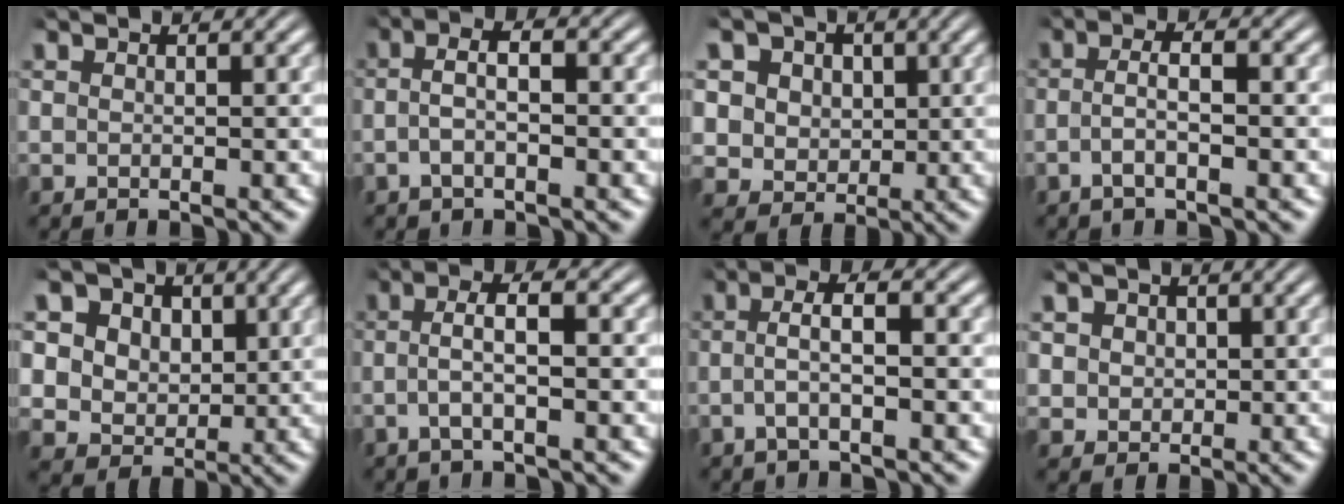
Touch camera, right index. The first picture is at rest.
{"total": 3.3, "force": [-0.6, 1.3, 3.0], "torque": [-0.056, 0.001, -0.015]}
{"total": 10.2, "force": [0.9, 9.4, 3.8], "torque": [-0.111, -0.034, 0.016]}
{"total": 2.8, "force": [-1.1, 0.5, 2.5], "torque": [-0.049, -0.003, -0.022]}
{"total": 12.6, "force": [1.2, 11.5, 4.9], "torque": [-0.145, -0.040, 0.018]}
{"total": 3.3, "force": [-0.7, 0.8, 3.1], "torque": [-0.058, 0.003, -0.017]}
{"total": 3.2, "force": [-0.8, 0.9, 3.0], "torque": [-0.057, 0.001, -0.019]}
{"total": 3.6, "force": [0.9, 3.2, 1.4], "torque": [-0.036, -0.010, 0.023]}